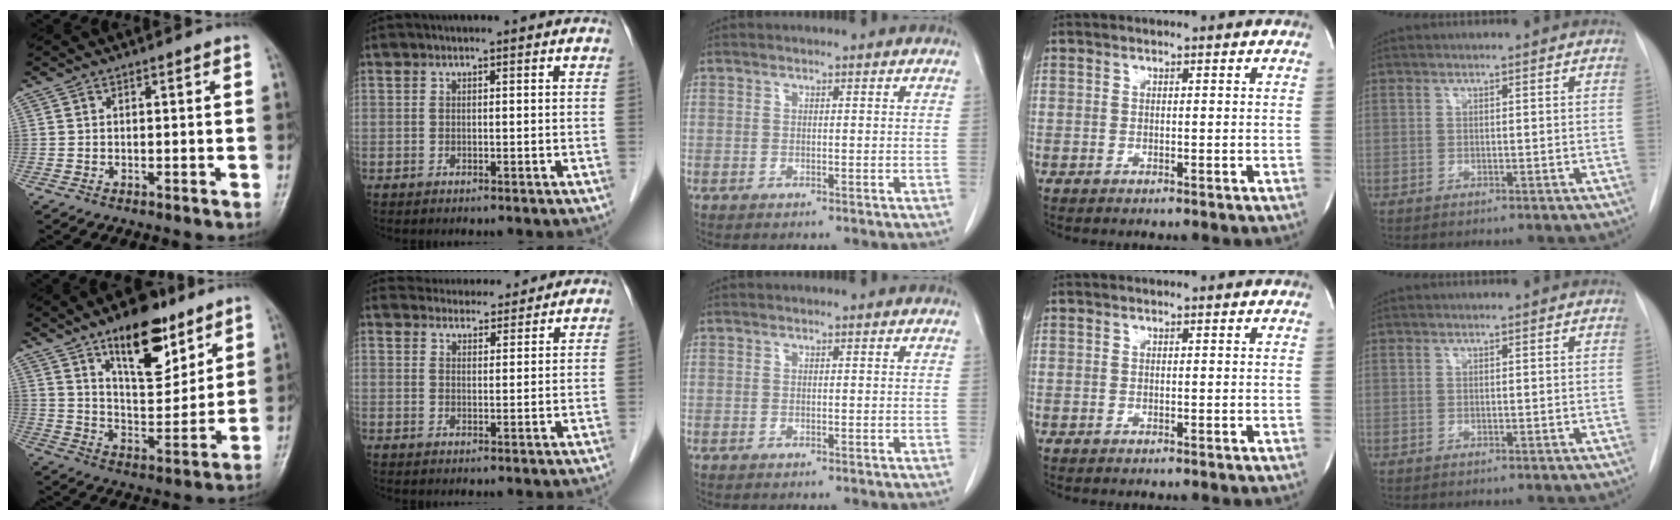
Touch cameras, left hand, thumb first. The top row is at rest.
{"thumb": {"total": 15.7, "force": [9.6, 6.9, 10.3], "torque": [-0.120, -0.058, 0.158]}, "index": {"total": 8.0, "force": [7.8, 1.8, 0.9], "torque": [-0.006, 0.018, 0.103]}}